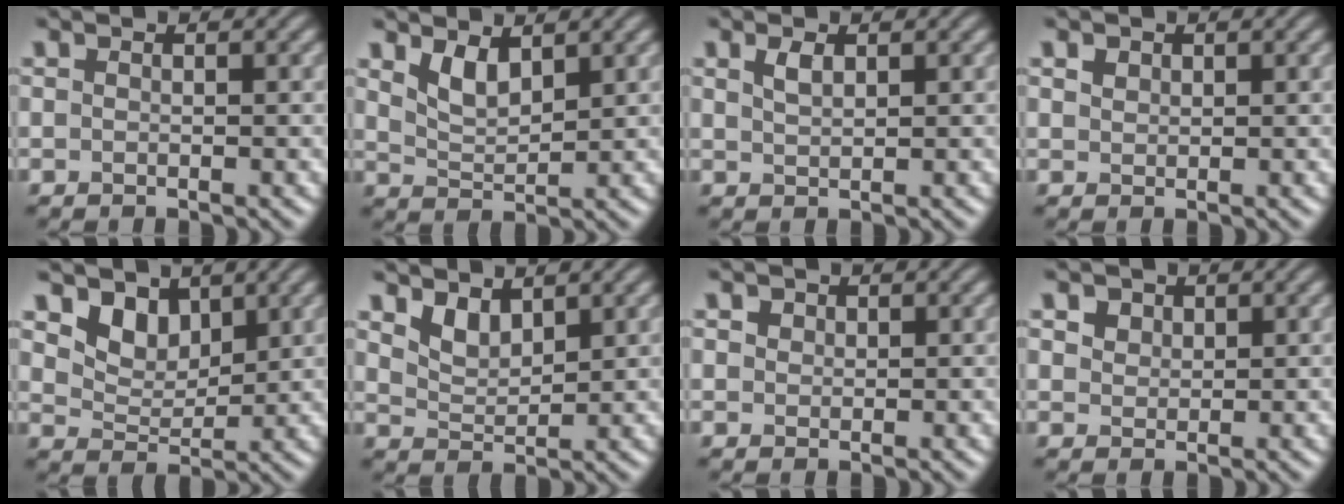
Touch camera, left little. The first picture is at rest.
{"total": 2.7, "force": [1.8, 1.1, 1.8], "torque": [-0.040, -0.009, 0.039]}
{"total": 1.4, "force": [0.9, 0.6, 0.9], "torque": [-0.022, 0.002, 0.020]}
{"total": 1.0, "force": [0.7, 0.7, 0.3], "torque": [-0.007, 0.000, 0.014]}
{"total": 4.0, "force": [2.6, 2.5, 1.6], "torque": [-0.043, -0.025, 0.056]}
{"total": 2.5, "force": [1.8, 1.1, 1.2], "torque": [-0.029, -0.009, 0.038]}
{"total": 1.7, "force": [1.0, 1.1, 0.6], "torque": [-0.015, 0.004, 0.013]}
{"total": 3.4, "force": [2.2, 2.2, 1.5], "torque": [-0.045, 0.009, 0.035]}